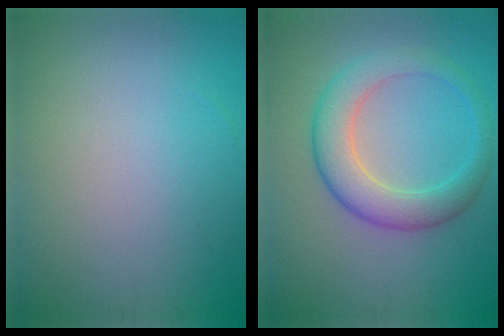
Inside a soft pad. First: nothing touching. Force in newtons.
{"total": 5.2, "press": 5.2, "slide": 0.2}